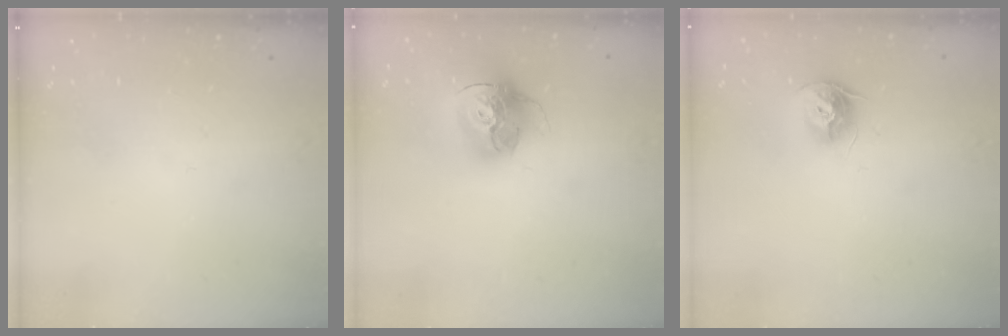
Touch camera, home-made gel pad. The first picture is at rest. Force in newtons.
{"total": 16.2, "press": 16.1, "slide": 1.6}
{"total": 9.5, "press": 9.5, "slide": 0.3}